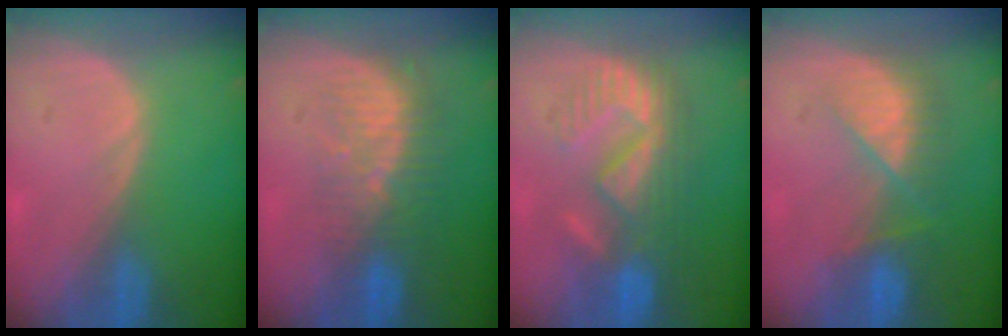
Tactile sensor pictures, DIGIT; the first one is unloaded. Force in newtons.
{"total": 8.5, "press": 7.6, "slide": 3.8}
{"total": 9.0, "press": 8.8, "slide": 1.9}
{"total": 7.5, "press": 6.8, "slide": 3.3}